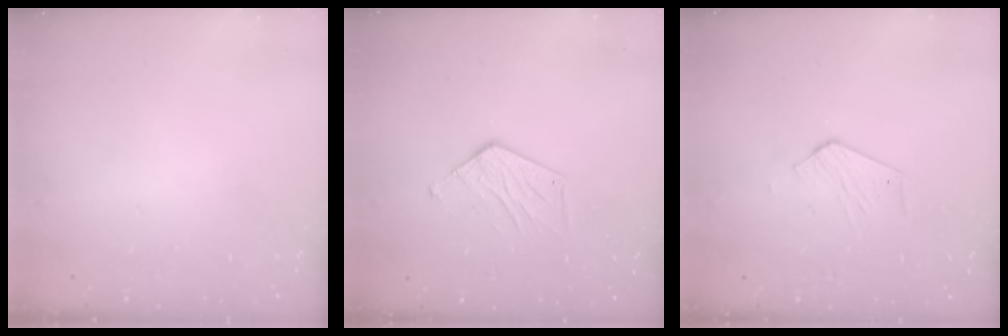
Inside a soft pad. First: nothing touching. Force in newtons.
{"total": 7.6, "press": 7.5, "slide": 0.4}
{"total": 3.9, "press": 3.9, "slide": 0.5}